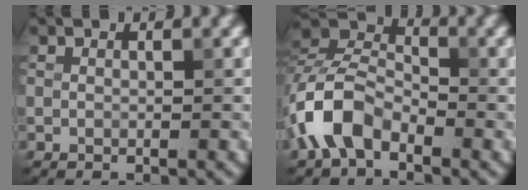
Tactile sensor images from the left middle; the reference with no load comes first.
{"total": 6.0, "force": [-3.3, 3.5, 3.5], "torque": [-0.067, 0.008, -0.077]}